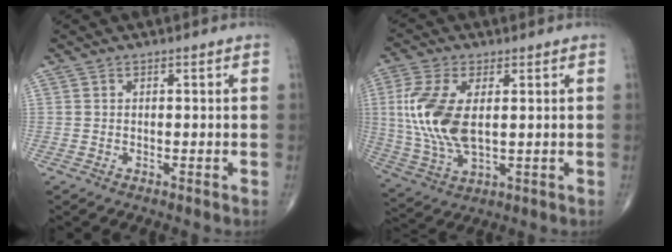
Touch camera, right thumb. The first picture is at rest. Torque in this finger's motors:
{"motor_torque": [1.48, 1.52, 1.66, 0.34, 0.54]}